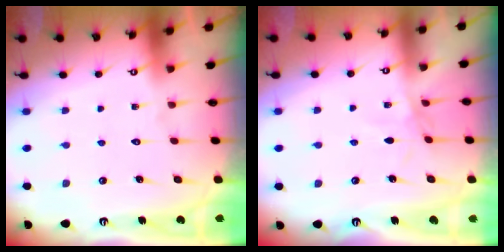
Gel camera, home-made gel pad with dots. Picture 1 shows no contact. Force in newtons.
{"total": 2.2, "press": 2.1, "slide": 0.3}